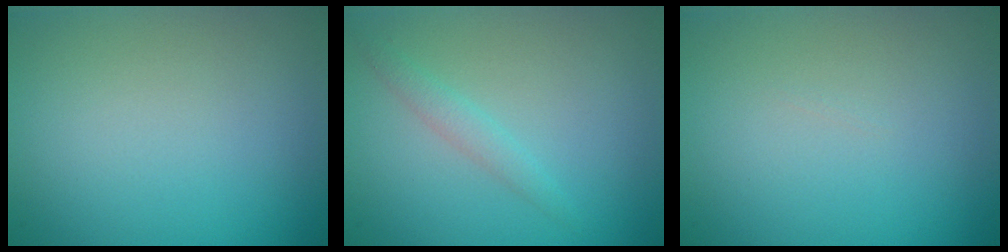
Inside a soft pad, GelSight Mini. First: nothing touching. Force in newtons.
{"total": 1.3, "press": 1.3, "slide": 0.1}
{"total": 0.0}